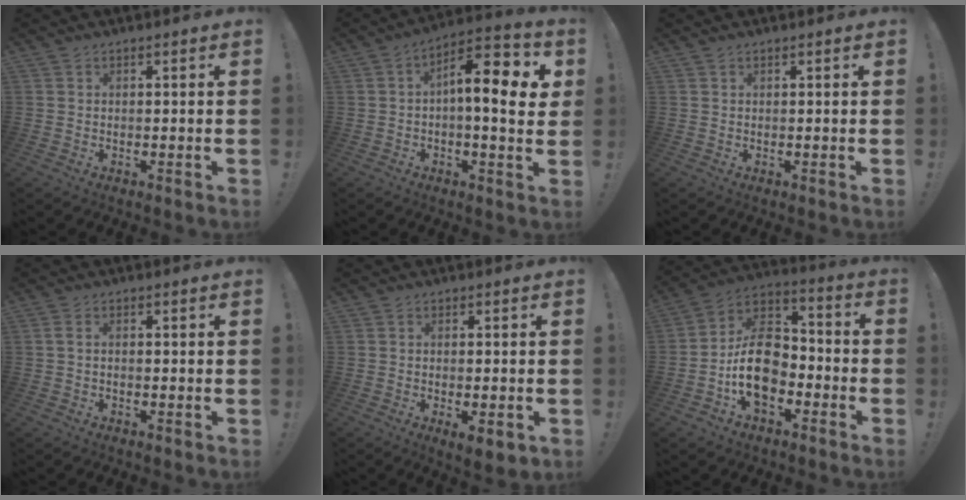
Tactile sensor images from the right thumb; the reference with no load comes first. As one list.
[{"total": 13.8, "force": [2.7, 4.8, 12.7], "torque": [-0.195, -0.005, 0.036]}, {"total": 0.0}, {"total": 1.2, "force": [-0.3, 0.4, 1.1], "torque": [-0.023, 0.005, -0.006]}, {"total": 4.5, "force": [-0.3, 1.2, 4.3], "torque": [-0.056, -0.010, 0.002]}, {"total": 16.8, "force": [-4.8, 11.6, 11.1], "torque": [-0.185, 0.038, -0.074]}]